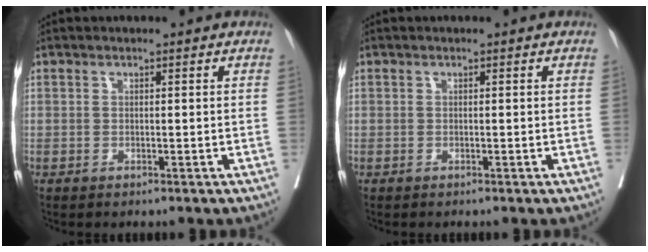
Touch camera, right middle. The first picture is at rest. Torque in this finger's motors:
{"motor_torque": [0.41, -0.34, 0.03, 0.00]}